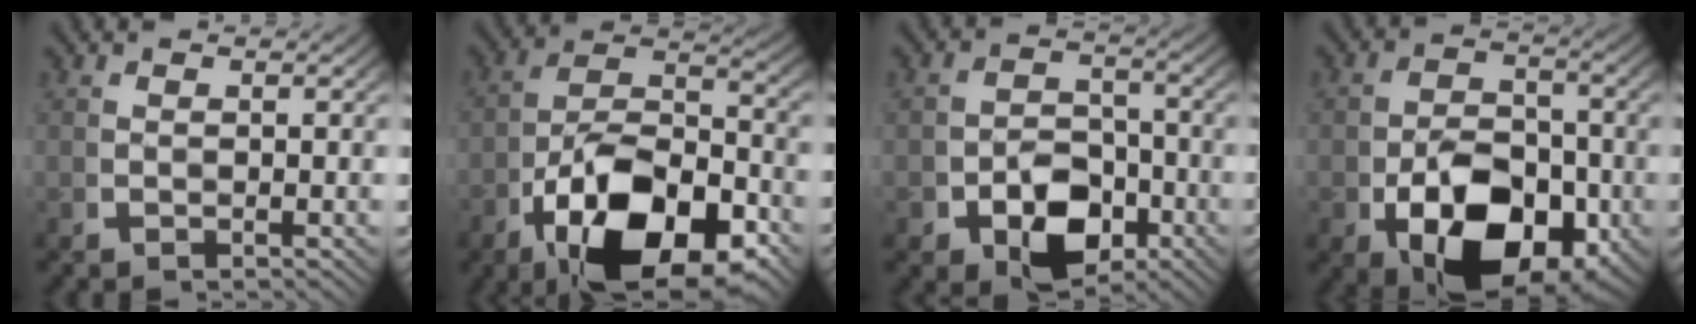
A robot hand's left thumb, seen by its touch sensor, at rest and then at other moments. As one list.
[{"total": 15.7, "force": [-3.7, 9.6, 11.9], "torque": [-0.225, -0.063, -0.029]}, {"total": 7.2, "force": [-2.4, 5.3, 4.2], "torque": [-0.060, -0.036, -0.025]}, {"total": 13.4, "force": [-3.3, 8.9, 9.5], "torque": [-0.166, -0.062, -0.024]}]